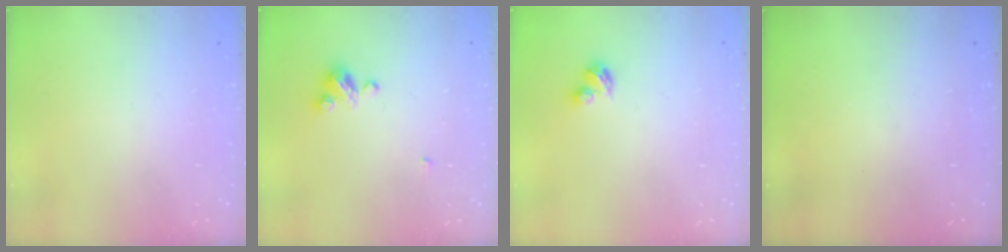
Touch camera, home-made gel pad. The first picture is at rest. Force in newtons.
{"total": 5.1, "press": 5.0, "slide": 0.5}
{"total": 2.9, "press": 2.8, "slide": 0.5}
{"total": 0.0}